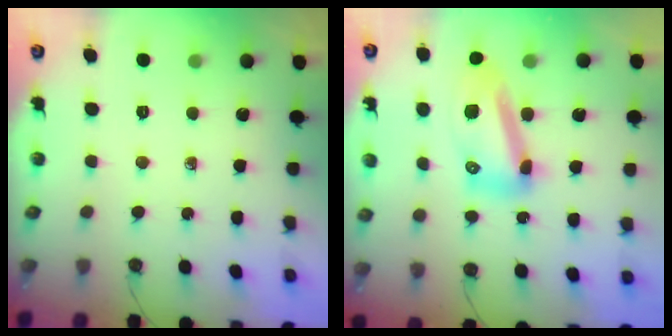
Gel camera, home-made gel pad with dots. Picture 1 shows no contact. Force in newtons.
{"total": 12.7, "press": 12.6, "slide": 1.5}